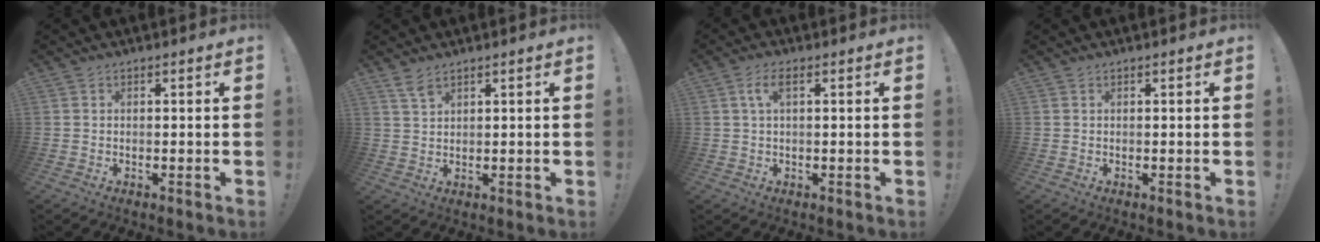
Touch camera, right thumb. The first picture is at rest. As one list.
[{"total": 3.4, "force": [2.8, 1.3, 1.4], "torque": [-0.034, -0.009, 0.052]}, {"total": 3.9, "force": [1.2, 1.1, 3.6], "torque": [-0.066, 0.003, 0.020]}, {"total": 0.0}]